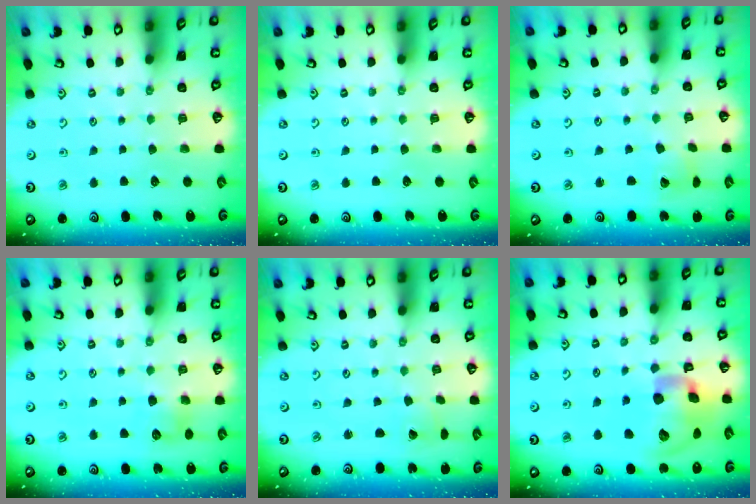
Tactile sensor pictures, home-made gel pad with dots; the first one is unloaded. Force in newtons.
{"total": 0.0}
{"total": 4.4, "press": 4.4, "slide": 0.5}
{"total": 5.7, "press": 5.7, "slide": 0.5}
{"total": 1.0, "press": 1.0, "slide": 0.1}
{"total": 19.0, "press": 18.8, "slide": 2.7}